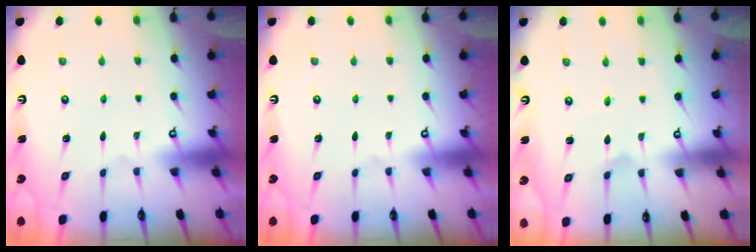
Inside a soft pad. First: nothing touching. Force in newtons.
{"total": 0.0}
{"total": 0.6, "press": 0.6, "slide": 0.0}